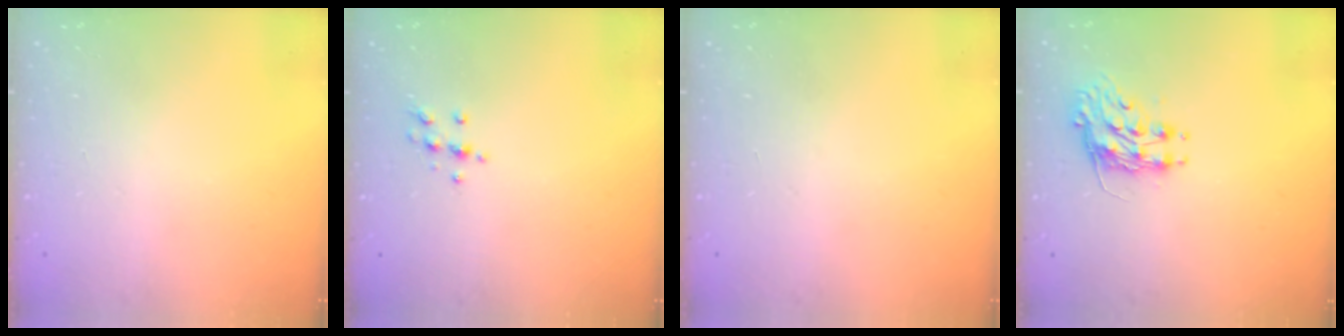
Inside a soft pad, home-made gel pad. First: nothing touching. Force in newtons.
{"total": 6.2, "press": 6.2, "slide": 0.9}
{"total": 0.0}
{"total": 8.3, "press": 8.3, "slide": 0.1}